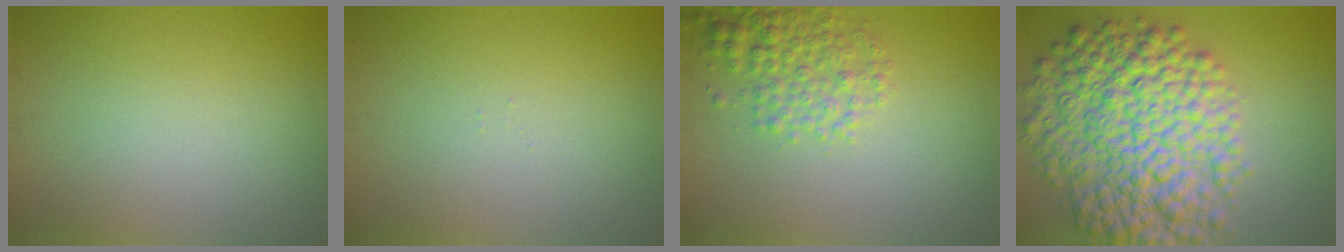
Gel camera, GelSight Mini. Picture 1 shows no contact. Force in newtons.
{"total": 0.0}
{"total": 3.9, "press": 3.9, "slide": 0.2}
{"total": 11.5, "press": 11.5, "slide": 0.2}